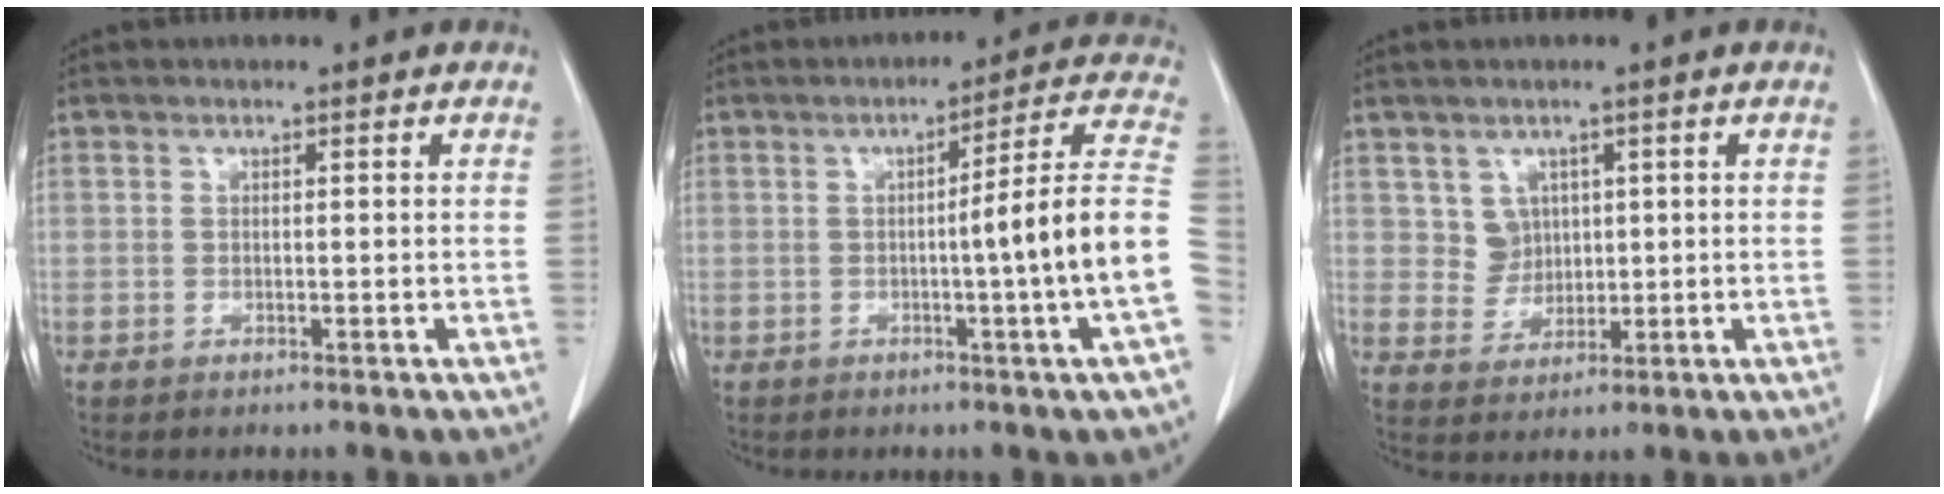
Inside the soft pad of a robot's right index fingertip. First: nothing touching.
{"total": 12.9, "force": [-2.3, -2.2, 12.5], "torque": [-0.156, 0.009, -0.038]}
{"total": 3.6, "force": [1.2, 3.4, 0.4], "torque": [-0.005, 0.004, 0.026]}